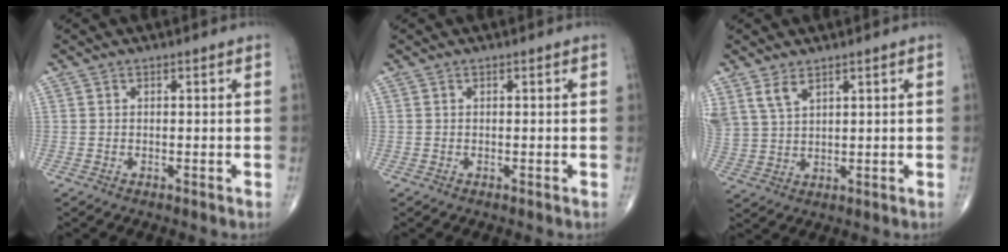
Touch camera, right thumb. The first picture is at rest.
{"total": 0.0}
{"total": 5.4, "force": [3.5, 2.5, 3.2], "torque": [-0.065, -0.011, 0.082]}